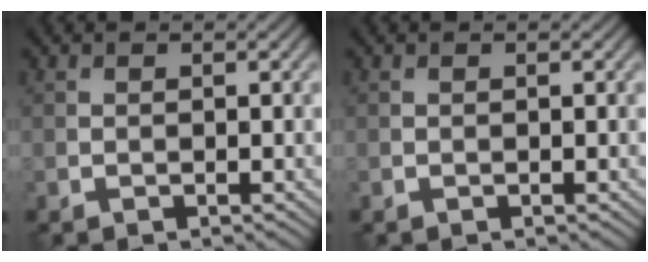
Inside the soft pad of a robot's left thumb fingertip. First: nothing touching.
{"total": 0.0}